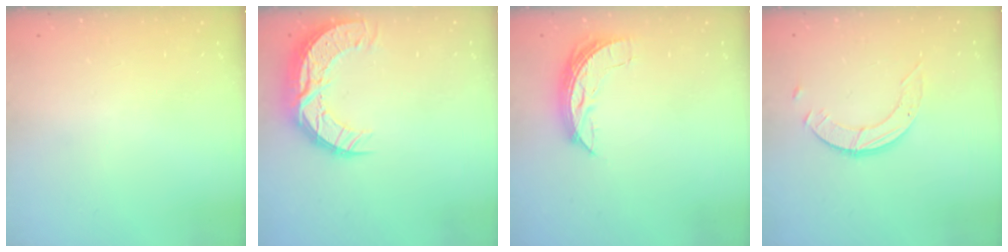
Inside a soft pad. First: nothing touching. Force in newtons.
{"total": 11.9, "press": 11.9, "slide": 0.9}
{"total": 6.8, "press": 6.8, "slide": 0.4}
{"total": 4.0, "press": 4.0, "slide": 0.2}